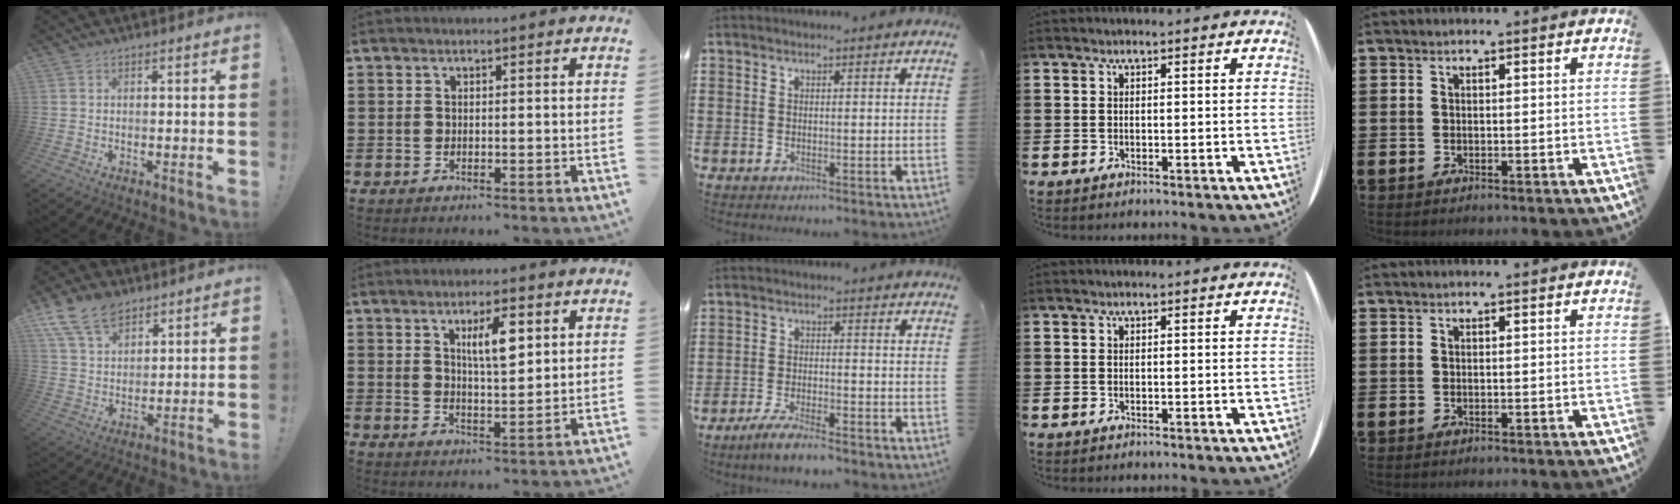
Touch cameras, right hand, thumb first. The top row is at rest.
{"thumb": {"total": 12.8, "force": [8.8, 7.6, 5.4], "torque": [-0.104, -0.044, 0.170]}, "index": {"total": 5.9, "force": [2.4, 1.7, 5.1], "torque": [-0.091, 0.003, 0.035]}, "middle": {"total": 4.0, "force": [-3.4, 0.1, 2.1], "torque": [-0.049, -0.006, -0.067]}}